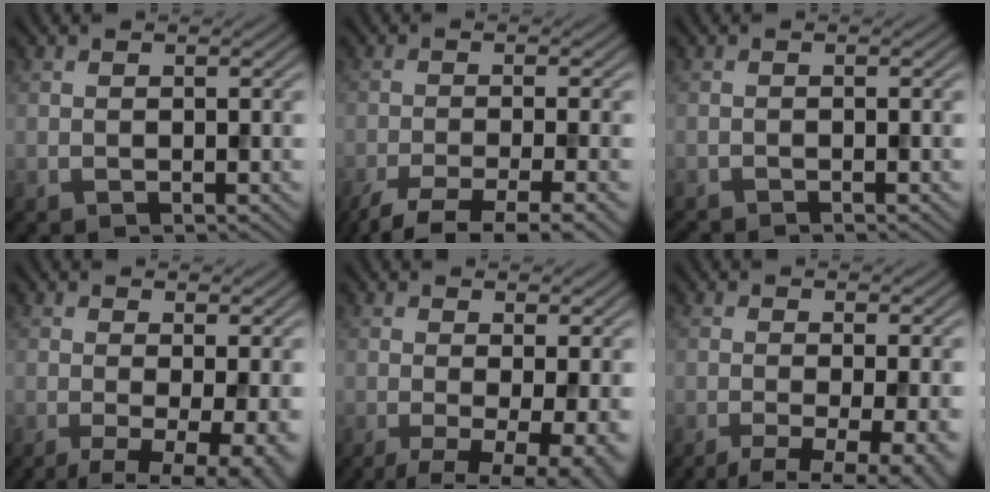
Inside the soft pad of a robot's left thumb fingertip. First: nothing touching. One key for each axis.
{"total": 6.9, "fx": -4.6, "fy": 1.6, "fz": 4.9, "tx": -0.077, "ty": -0.010, "tz": -0.081}
{"total": 1.2, "fx": -1.1, "fy": 0.0, "fz": 0.3, "tx": 0.001, "ty": -0.004, "tz": -0.024}
{"total": 7.6, "fx": -2.2, "fy": 2.3, "fz": 6.9, "tx": -0.108, "ty": -0.010, "tz": -0.029}
{"total": 7.9, "fx": -2.1, "fy": 2.6, "fz": 7.1, "tx": -0.115, "ty": -0.012, "tz": -0.028}
{"total": 7.4, "fx": -3.3, "fy": 2.0, "fz": 6.3, "tx": -0.089, "ty": -0.010, "tz": -0.047}